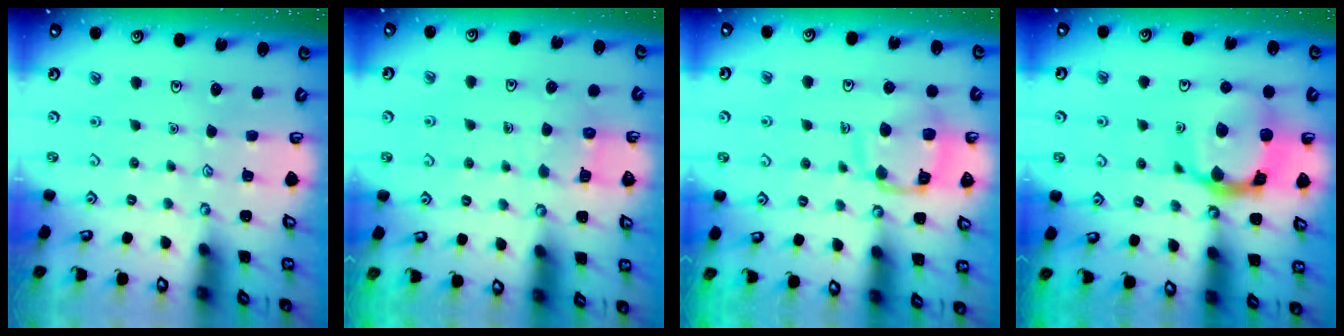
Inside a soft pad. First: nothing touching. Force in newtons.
{"total": 6.1, "press": 6.1, "slide": 0.6}
{"total": 12.1, "press": 12.0, "slide": 1.3}
{"total": 17.6, "press": 17.5, "slide": 2.1}